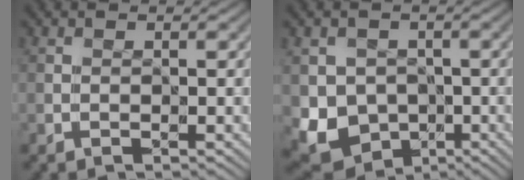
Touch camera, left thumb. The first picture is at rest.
{"total": 6.8, "force": [-1.6, 6.2, 2.3], "torque": [-0.058, -0.034, -0.032]}